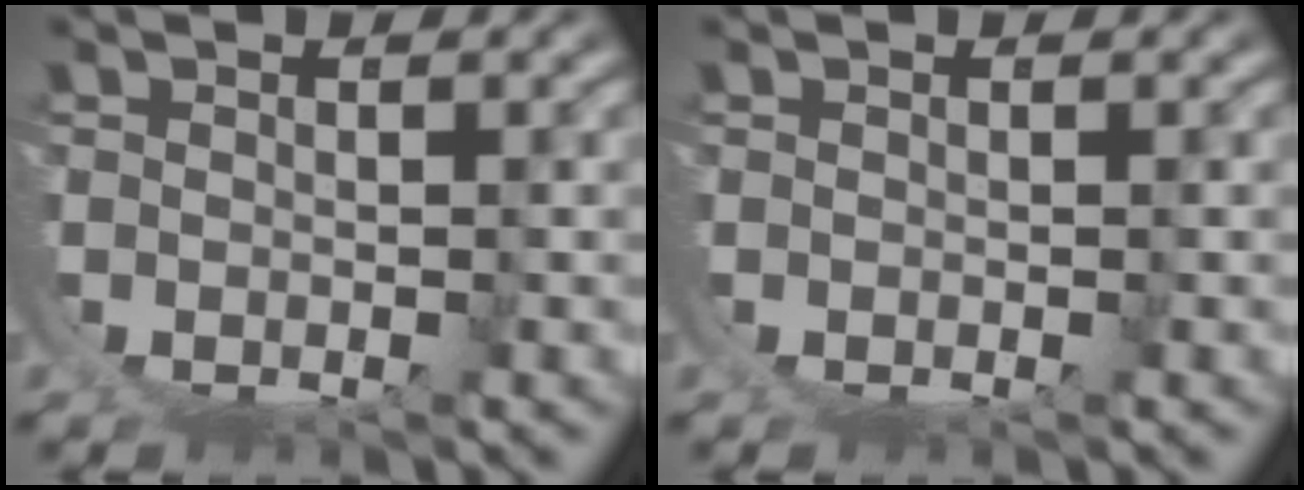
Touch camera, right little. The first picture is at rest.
{"total": 0.0}